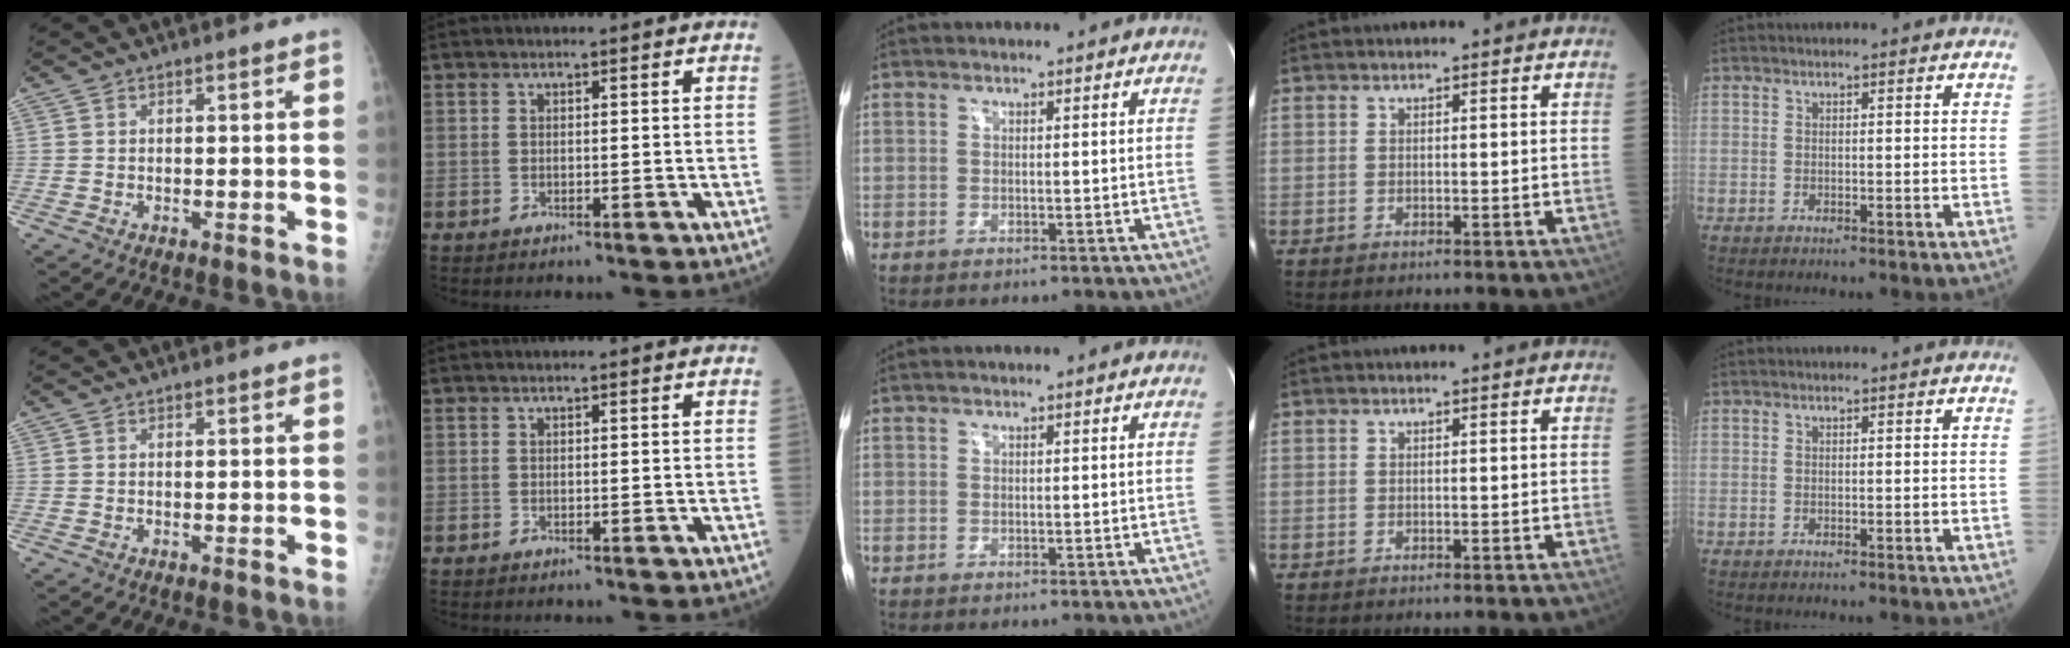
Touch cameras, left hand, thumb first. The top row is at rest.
{}